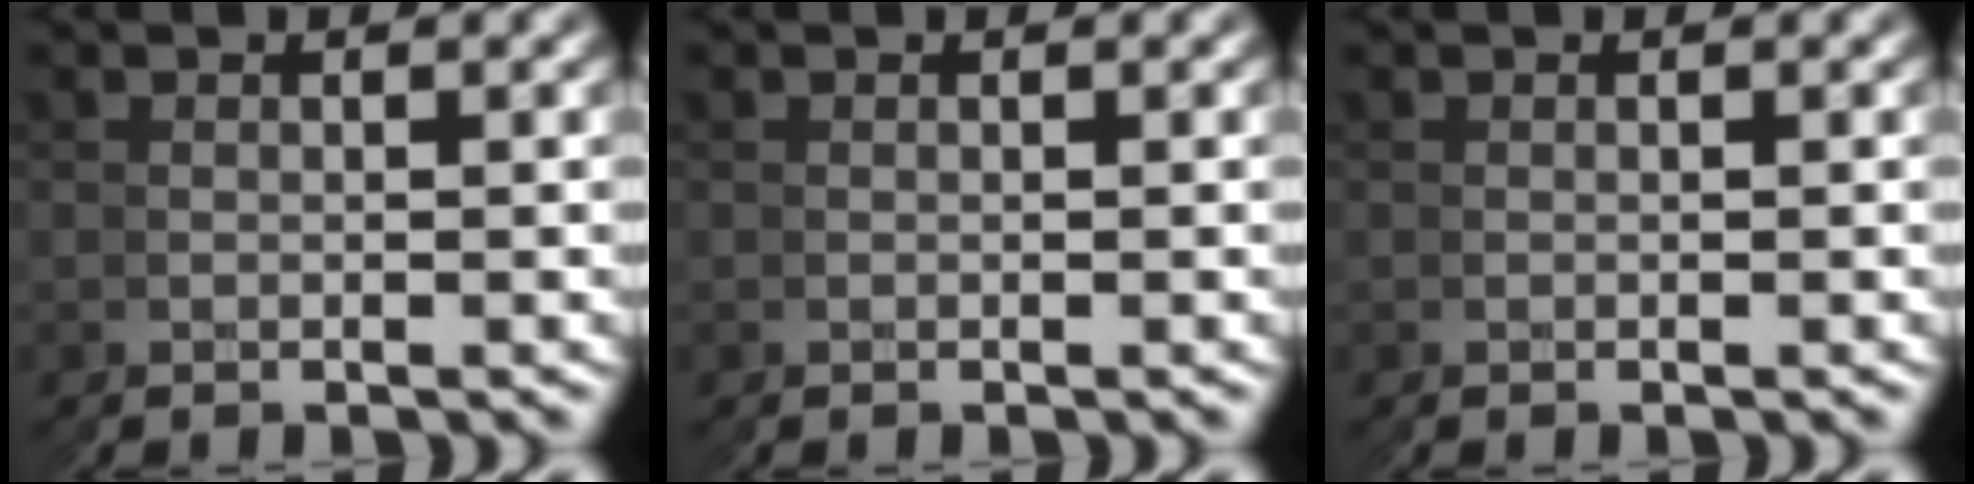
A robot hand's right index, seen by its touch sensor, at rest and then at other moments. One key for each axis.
{"total": 0.0}
{"total": 0.0}